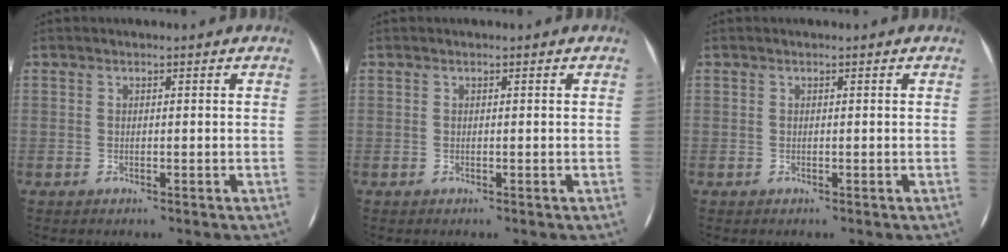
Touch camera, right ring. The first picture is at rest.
{"total": 0.0}
{"total": 0.0}